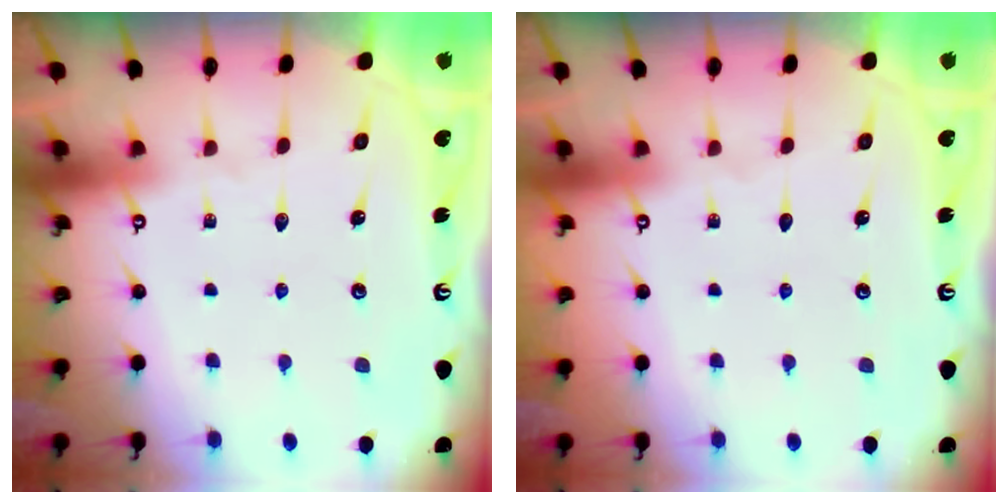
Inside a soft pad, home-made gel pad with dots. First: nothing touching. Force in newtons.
{"total": 0.0}